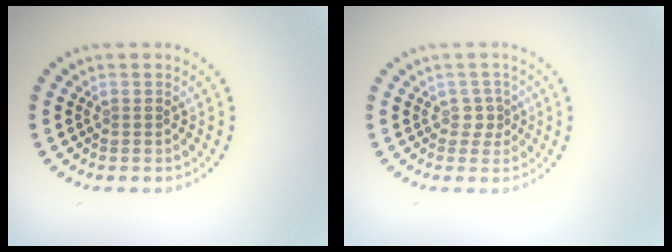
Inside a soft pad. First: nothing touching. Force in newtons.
{"total": 1.2, "press": 1.0, "slide": 0.7}